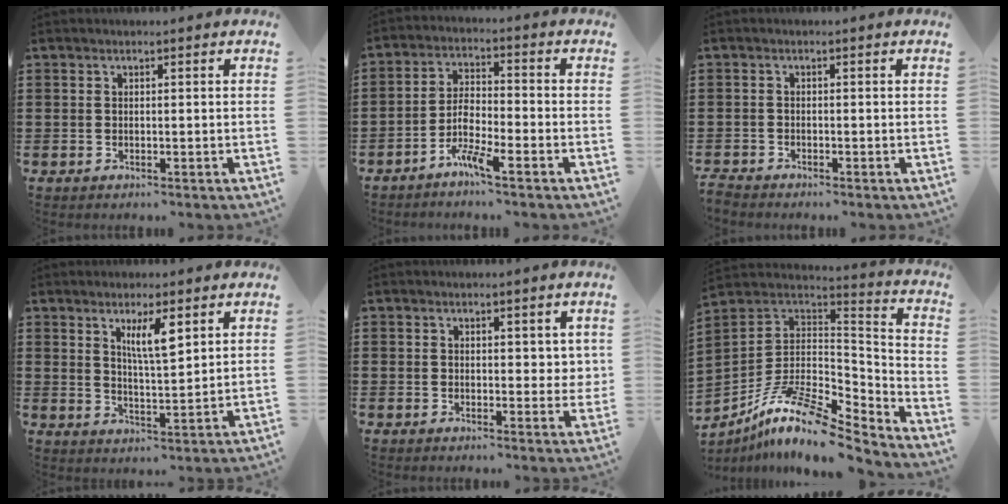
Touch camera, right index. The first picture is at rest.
{"total": 5.2, "force": [-3.6, 0.8, 3.7], "torque": [-0.092, -0.004, -0.073]}
{"total": 1.3, "force": [-1.3, 0.2, -0.1], "torque": [-0.002, 0.003, -0.029]}
{"total": 5.5, "force": [2.8, 1.2, 4.6], "torque": [-0.089, 0.002, 0.046]}
{"total": 2.5, "force": [1.5, 1.5, 1.3], "torque": [-0.005, -0.001, 0.022]}
{"total": 13.2, "force": [-8.8, 4.4, 8.8], "torque": [-0.183, 0.017, -0.169]}